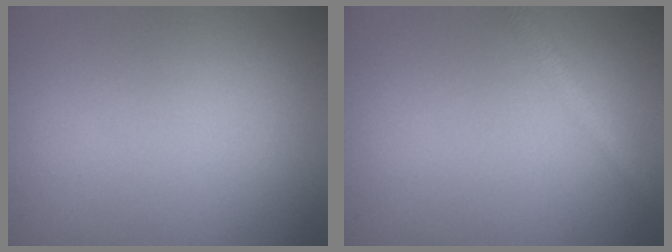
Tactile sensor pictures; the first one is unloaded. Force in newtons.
{"total": 1.3, "press": 1.3, "slide": 0.1}